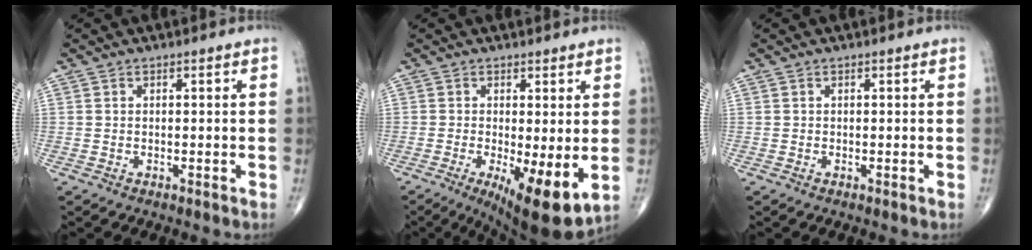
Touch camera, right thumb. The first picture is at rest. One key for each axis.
{"total": 10.8, "fx": -2.0, "fy": 3.1, "fz": 10.1, "tx": -0.155, "ty": -0.028, "tz": -0.024}
{"total": 0.0}